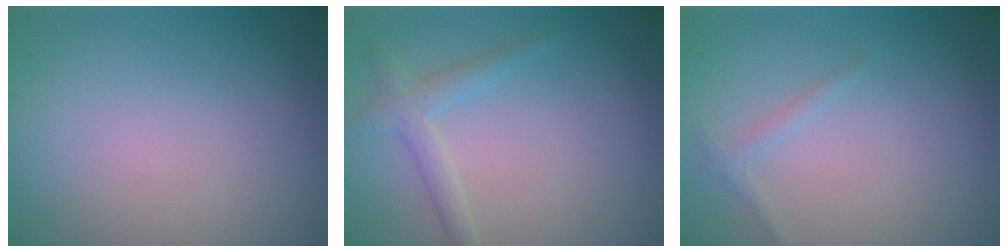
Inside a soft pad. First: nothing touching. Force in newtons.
{"total": 2.0, "press": 2.0, "slide": 0.1}
{"total": 0.9, "press": 0.9, "slide": 0.1}